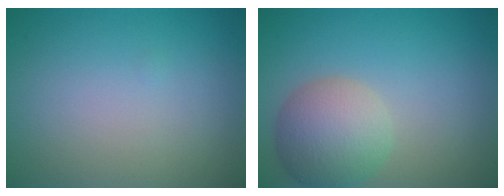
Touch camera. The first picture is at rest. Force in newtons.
{"total": 5.4, "press": 5.4, "slide": 0.3}